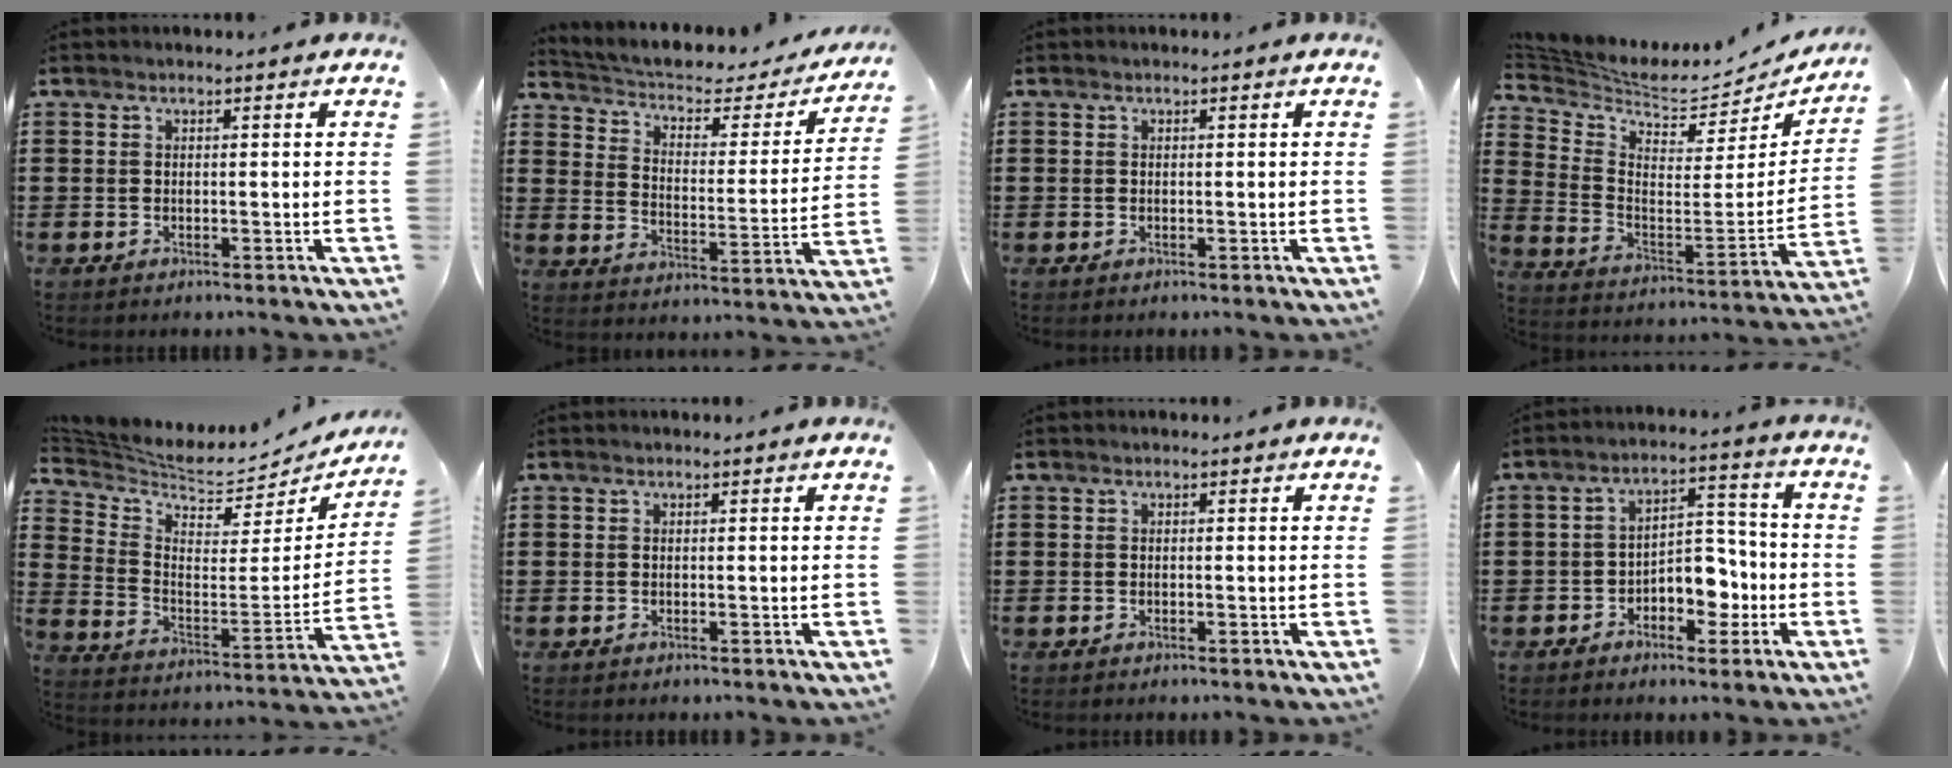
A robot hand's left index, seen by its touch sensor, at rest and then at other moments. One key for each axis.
{"total": 3.3, "fx": 2.3, "fy": 1.4, "fz": 1.7, "tx": -0.051, "ty": -0.021, "tz": 0.031}
{"total": 0.0}
{"total": 5.1, "fx": 4.9, "fy": 1.2, "fz": 1.1, "tx": -0.055, "ty": -0.059, "tz": 0.079}
{"total": 4.4, "fx": 4.2, "fy": 0.9, "fz": 1.0, "tx": -0.051, "ty": -0.048, "tz": 0.065}
{"total": 0.0}
{"total": 0.0}
{"total": 5.8, "fx": -2.5, "fy": 3.8, "fz": 3.6, "tx": -0.059, "ty": 0.011, "tz": -0.050}